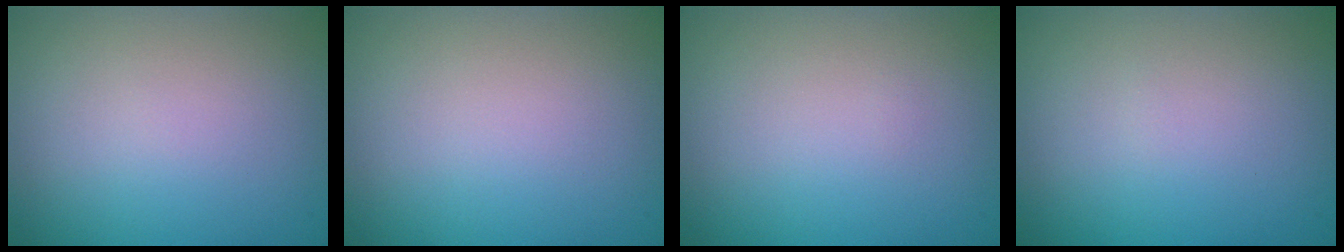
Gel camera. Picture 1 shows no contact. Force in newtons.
{"total": 0.0}
{"total": 0.0}
{"total": 0.0}